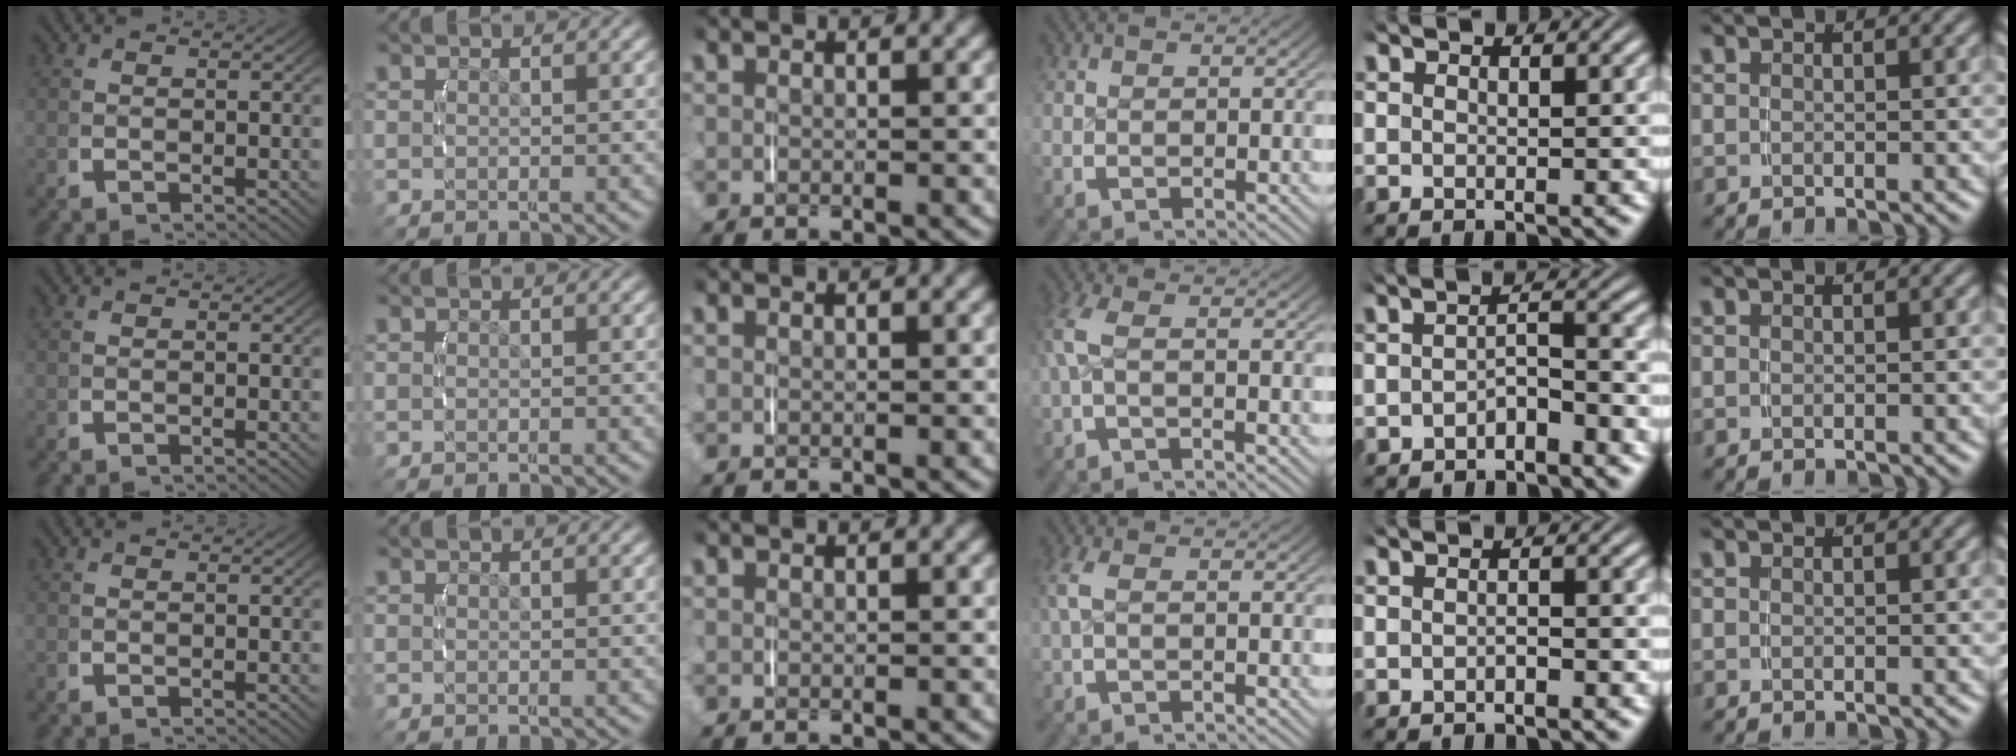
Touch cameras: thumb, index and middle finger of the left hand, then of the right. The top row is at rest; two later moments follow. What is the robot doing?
{"motion": "lift_and_place", "object": "toothpaste"}